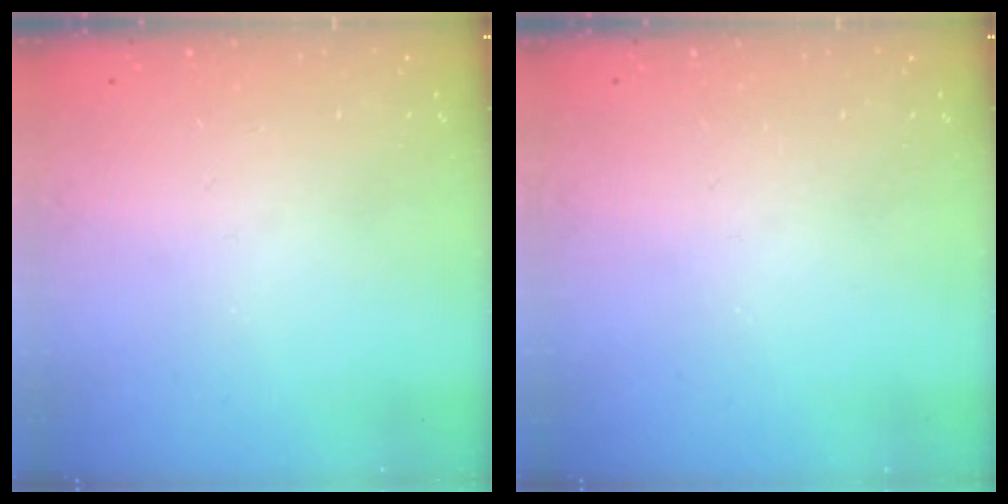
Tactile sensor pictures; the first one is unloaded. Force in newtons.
{"total": 0.0}